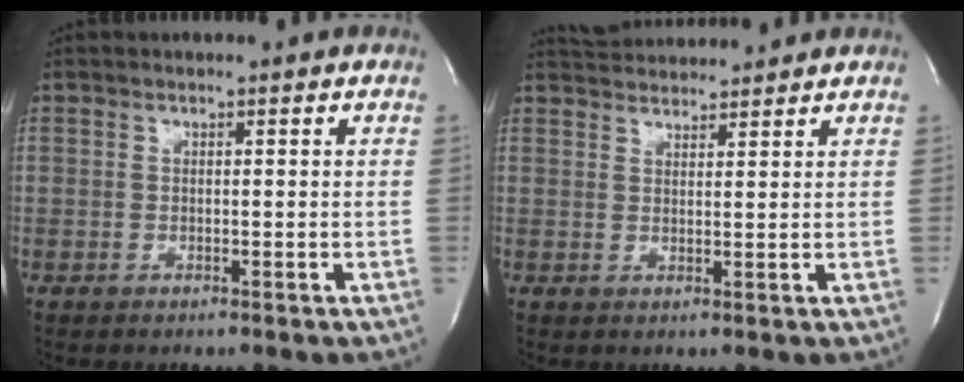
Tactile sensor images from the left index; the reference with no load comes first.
{"total": 5.9, "force": [5.8, 0.5, 0.9], "torque": [-0.023, 0.028, 0.092]}